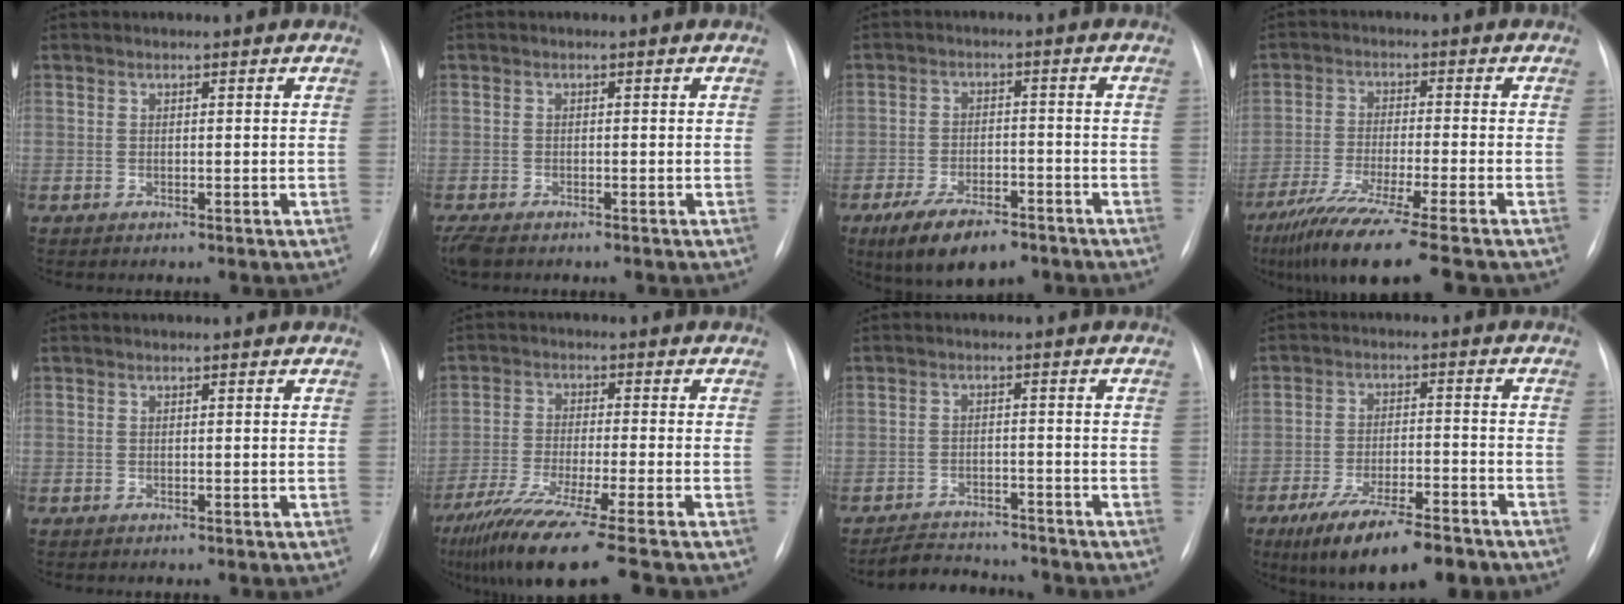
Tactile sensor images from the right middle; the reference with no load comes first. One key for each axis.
{"total": 3.8, "fx": -2.8, "fy": 1.6, "fz": 2.0, "tx": -0.043, "ty": -0.011, "tz": -0.047}
{"total": 9.5, "fx": -6.7, "fy": 3.7, "fz": 5.7, "tx": -0.101, "ty": -0.010, "tz": -0.109}
{"total": 13.8, "fx": -10.5, "fy": -0.9, "fz": 9.0, "tx": -0.160, "ty": -0.048, "tz": -0.171}
{"total": 0.0}
{"total": 14.9, "fx": -11.4, "fy": -1.1, "fz": 9.6, "tx": -0.176, "ty": -0.055, "tz": -0.189}
{"total": 5.7, "fx": -5.6, "fy": 1.2, "fz": 0.5, "tx": -0.012, "ty": -0.001, "tz": -0.088}
{"total": 13.6, "fx": -9.7, "fy": 3.6, "fz": 8.7, "tx": -0.143, "ty": -0.017, "tz": -0.158}